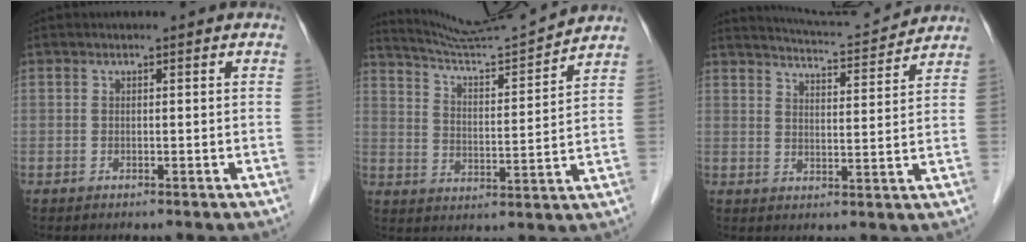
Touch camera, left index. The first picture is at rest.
{"total": 12.6, "force": [12.2, -2.1, 2.3], "torque": [-0.050, -0.020, 0.203]}
{"total": 9.9, "force": [9.7, -0.5, 1.5], "torque": [-0.038, 0.006, 0.143]}